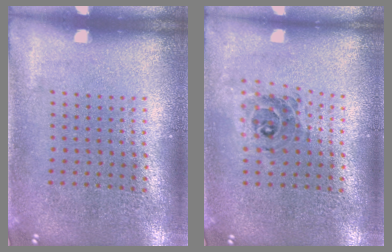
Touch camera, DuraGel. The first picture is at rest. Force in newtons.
{"total": 0.6, "press": 0.6, "slide": 0.2}